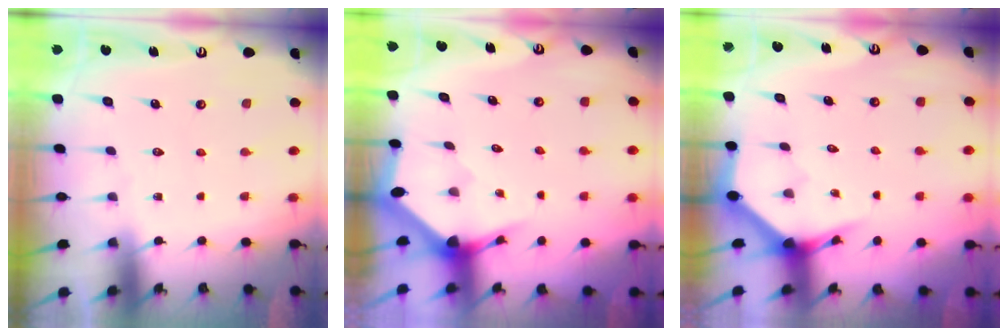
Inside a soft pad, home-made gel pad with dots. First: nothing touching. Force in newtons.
{"total": 2.9, "press": 2.9, "slide": 0.1}
{"total": 3.8, "press": 3.8, "slide": 0.2}